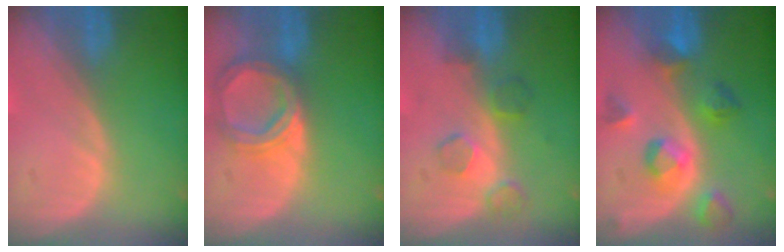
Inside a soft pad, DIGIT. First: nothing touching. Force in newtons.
{"total": 6.6, "press": 6.1, "slide": 2.5}
{"total": 4.5, "press": 4.2, "slide": 1.6}
{"total": 7.5, "press": 7.1, "slide": 2.6}